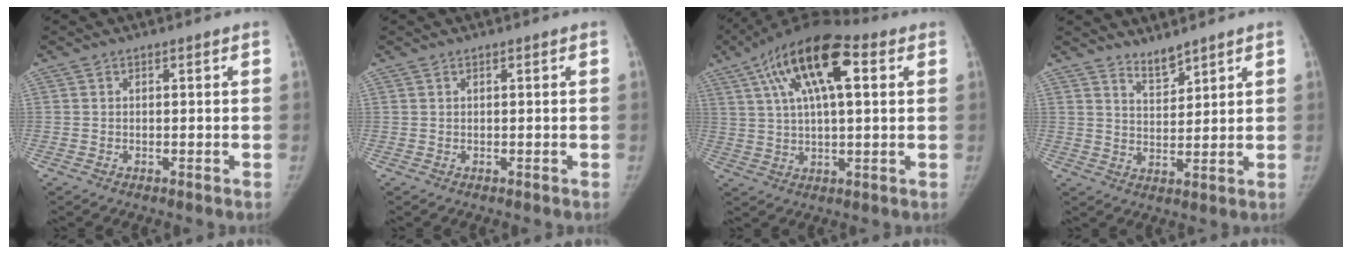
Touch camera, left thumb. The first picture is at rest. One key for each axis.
{"total": 0.0}
{"total": 17.8, "fx": 6.6, "fy": 7.0, "fz": 14.9, "tx": -0.261, "ty": 0.016, "tz": 0.105}
{"total": 3.9, "fx": 3.7, "fy": 0.8, "fz": 1.2, "tx": -0.010, "ty": -0.036, "tz": 0.070}